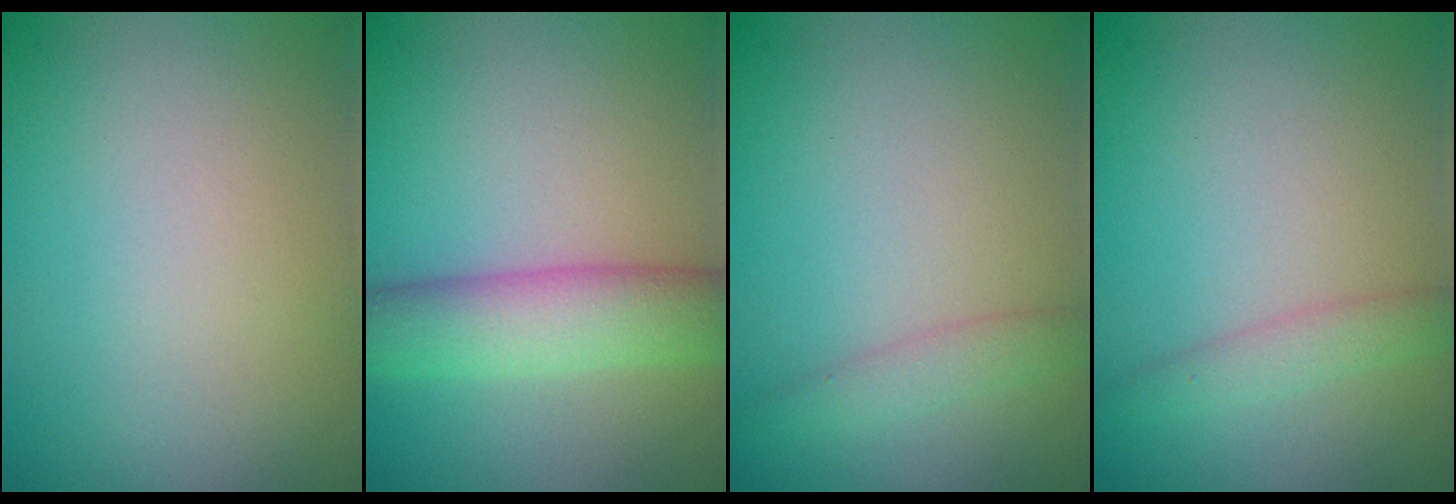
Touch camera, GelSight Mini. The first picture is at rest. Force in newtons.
{"total": 5.5, "press": 5.5, "slide": 0.2}
{"total": 1.7, "press": 1.7, "slide": 0.0}
{"total": 1.8, "press": 1.8, "slide": 0.0}